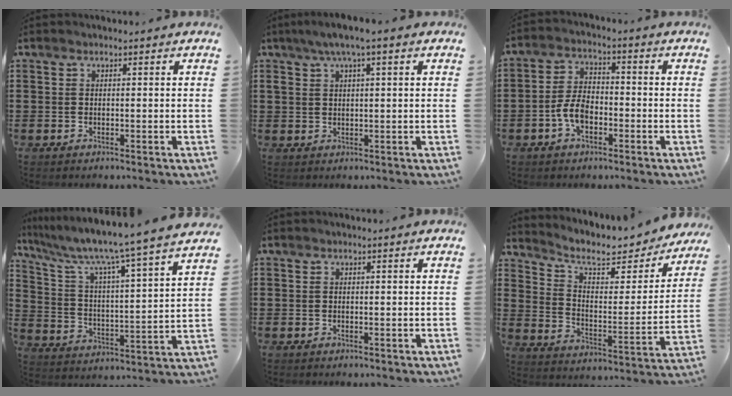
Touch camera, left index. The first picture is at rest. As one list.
[{"total": 3.6, "force": [1.3, 0.8, 3.2], "torque": [-0.062, 0.006, 0.022]}, {"total": 5.4, "force": [-2.1, 2.8, 4.0], "torque": [-0.097, 0.001, -0.046]}, {"total": 7.6, "force": [6.5, -0.9, 3.8], "torque": [-0.106, -0.060, 0.097]}, {"total": 0.0}, {"total": 6.8, "force": [5.3, 2.2, 3.6], "torque": [-0.080, -0.037, 0.084]}]